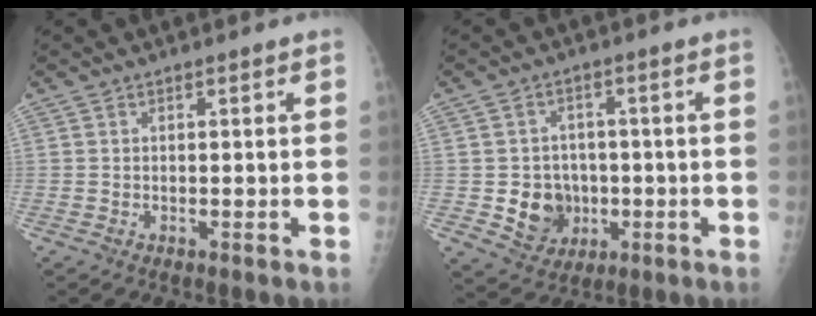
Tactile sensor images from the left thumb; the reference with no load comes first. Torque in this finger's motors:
{"motor_torque": [-0.34, 0.38, 0.15, 0.01, 0.03]}